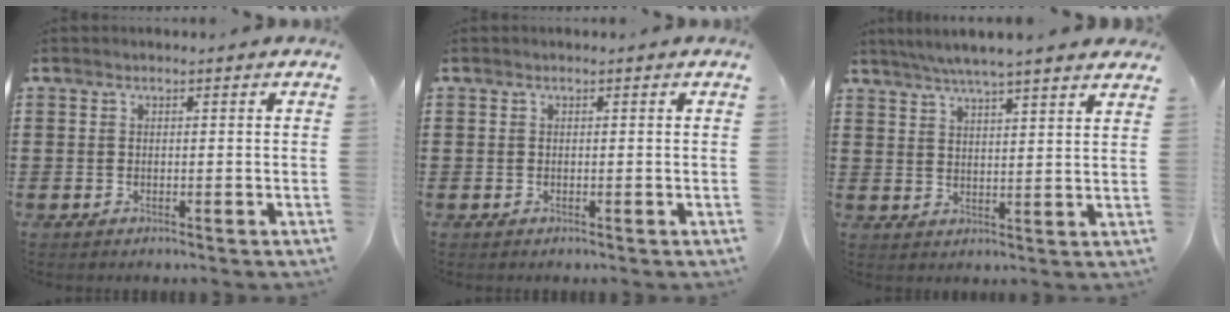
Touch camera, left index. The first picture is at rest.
{"total": 0.0}
{"total": 4.9, "force": [4.5, -0.3, 2.1], "torque": [-0.055, -0.012, 0.078]}